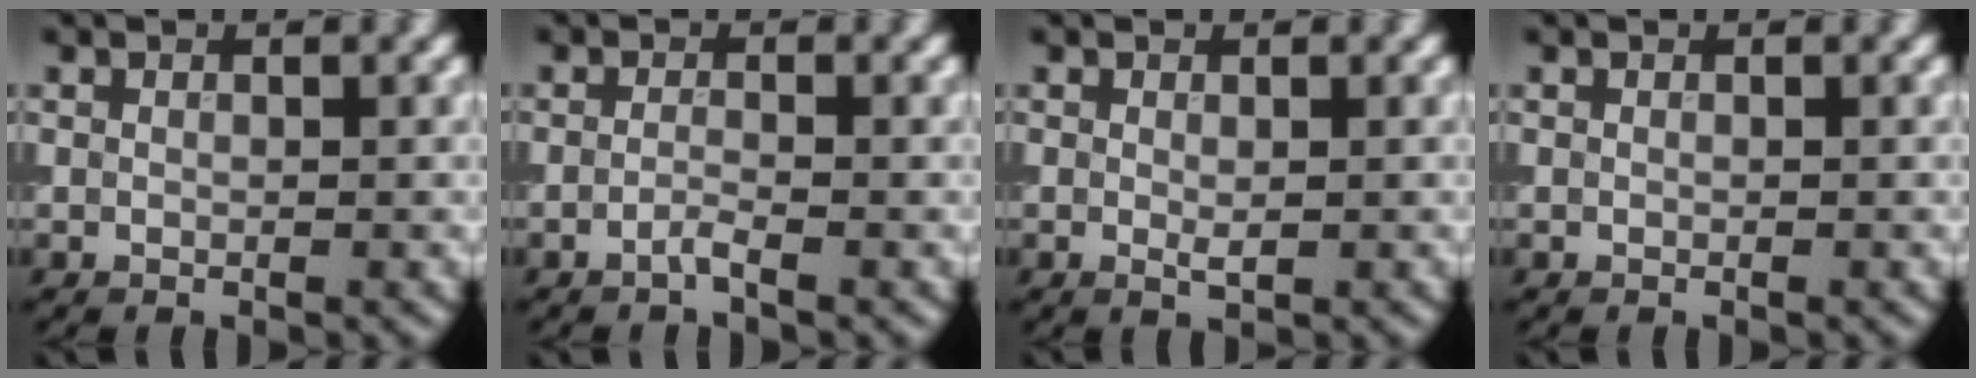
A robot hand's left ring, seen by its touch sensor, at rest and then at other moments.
{"total": 0.9, "force": [-0.6, 0.1, 0.7], "torque": [-0.016, 0.001, -0.015]}
{"total": 0.8, "force": [0.1, 0.2, 0.7], "torque": [-0.013, -0.003, 0.001]}
{"total": 0.0}